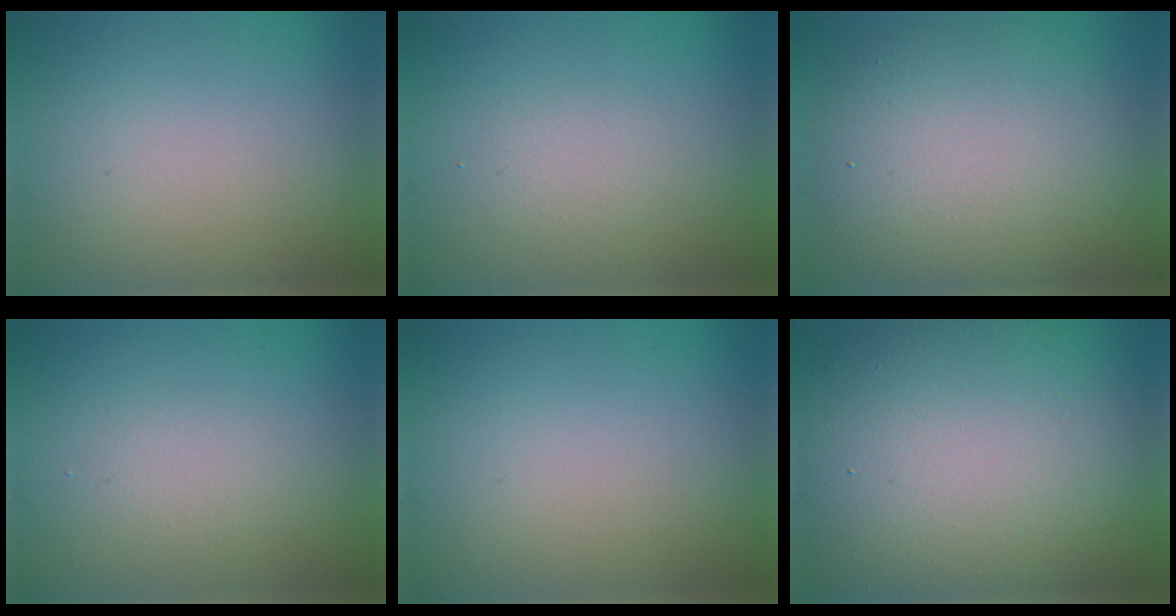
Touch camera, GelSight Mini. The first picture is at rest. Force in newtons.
{"total": 1.3, "press": 1.3, "slide": 0.0}
{"total": 8.6, "press": 8.6, "slide": 0.5}
{"total": 1.4, "press": 1.4, "slide": 0.1}
{"total": 0.0}
{"total": 15.3, "press": 15.3, "slide": 1.2}